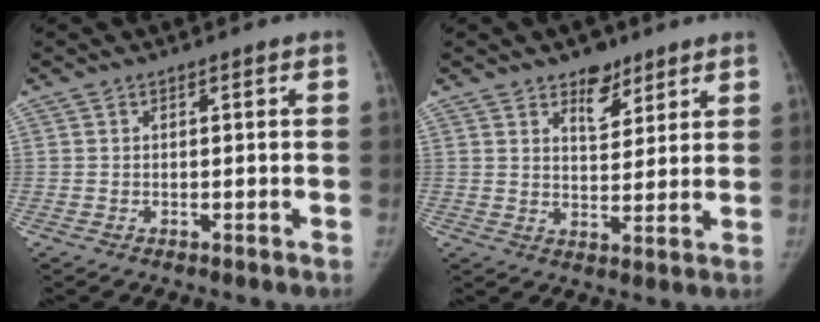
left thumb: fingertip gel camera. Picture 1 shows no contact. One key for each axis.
{"total": 6.3, "fx": 4.3, "fy": 3.5, "fz": 3.0, "tx": -0.017, "ty": -0.029, "tz": 0.070}